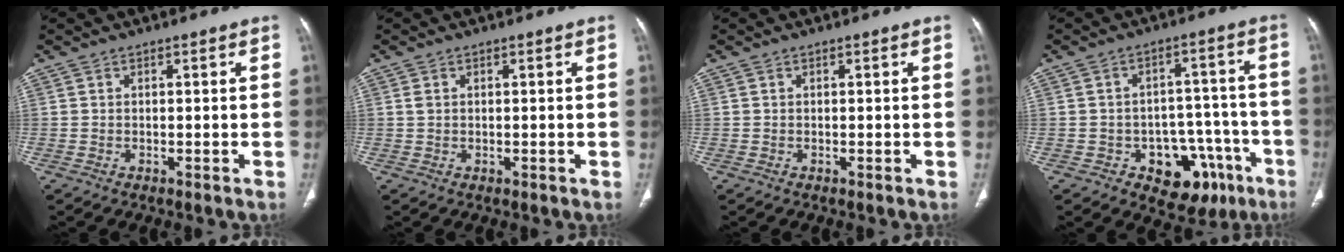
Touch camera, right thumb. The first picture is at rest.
{"total": 0.9, "force": [0.3, 0.6, 0.6], "torque": [-0.016, -0.003, 0.007]}
{"total": 0.0}
{"total": 13.2, "force": [-6.4, 9.0, 7.4], "torque": [-0.052, 0.052, -0.075]}